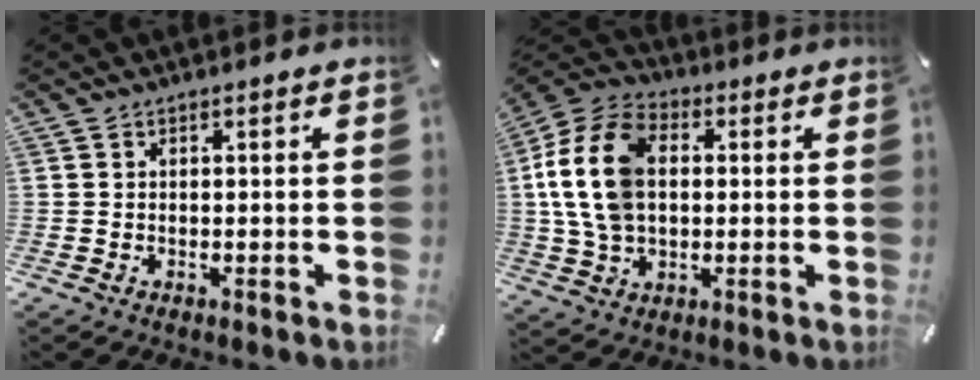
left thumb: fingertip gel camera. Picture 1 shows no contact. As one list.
[{"total": 15.4, "force": [1.2, 11.1, 10.5], "torque": [-0.247, 0.016, 0.022]}]